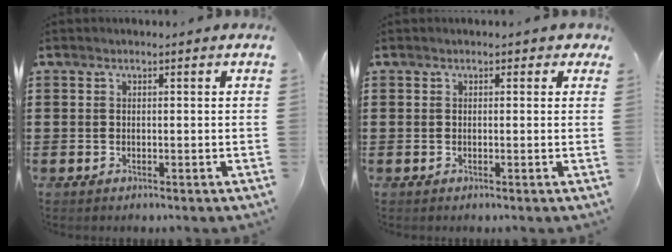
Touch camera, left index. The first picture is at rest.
{"total": 0.9, "force": [0.0, 0.7, 0.5], "torque": [-0.013, 0.006, -0.003]}